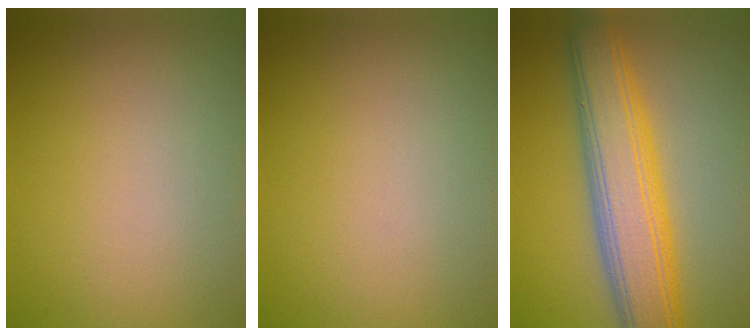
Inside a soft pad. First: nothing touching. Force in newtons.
{"total": 0.0}
{"total": 8.4, "press": 8.3, "slide": 0.6}